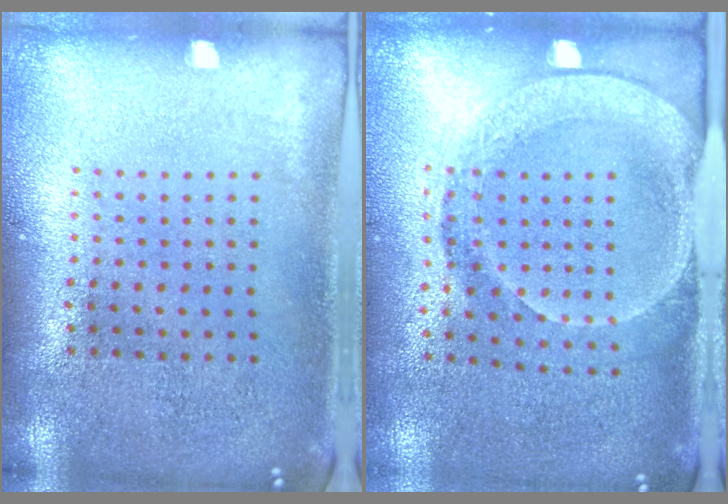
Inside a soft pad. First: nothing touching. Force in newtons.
{"total": 1.8, "press": 1.5, "slide": 1.0}